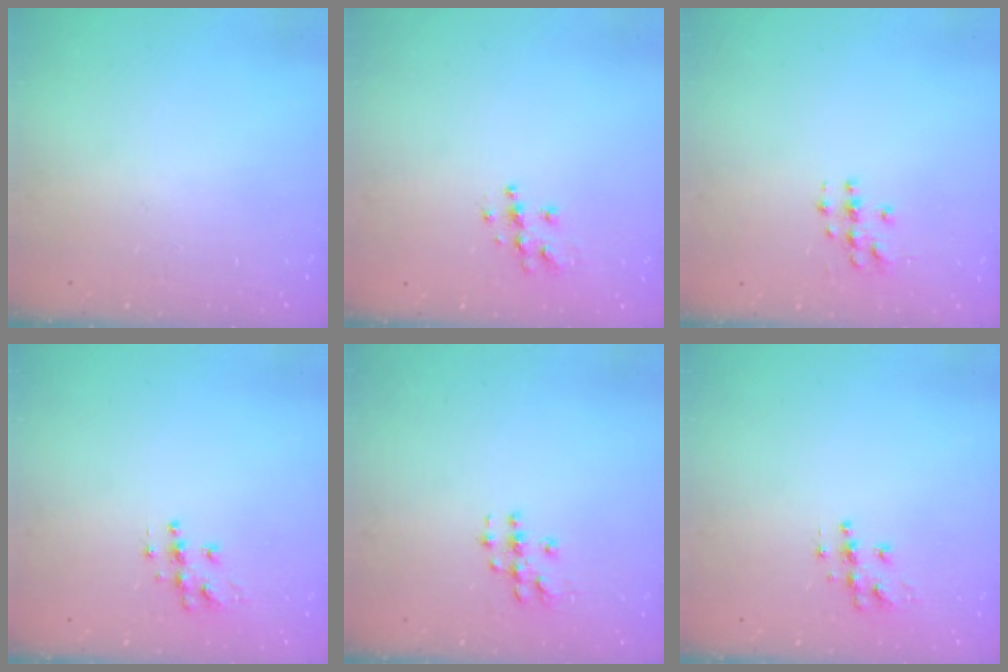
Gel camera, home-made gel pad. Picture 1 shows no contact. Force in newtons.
{"total": 6.4, "press": 6.4, "slide": 0.2}
{"total": 3.4, "press": 3.4, "slide": 0.2}
{"total": 7.3, "press": 7.3, "slide": 0.2}
{"total": 5.4, "press": 5.4, "slide": 0.5}
{"total": 7.3, "press": 7.3, "slide": 0.2}